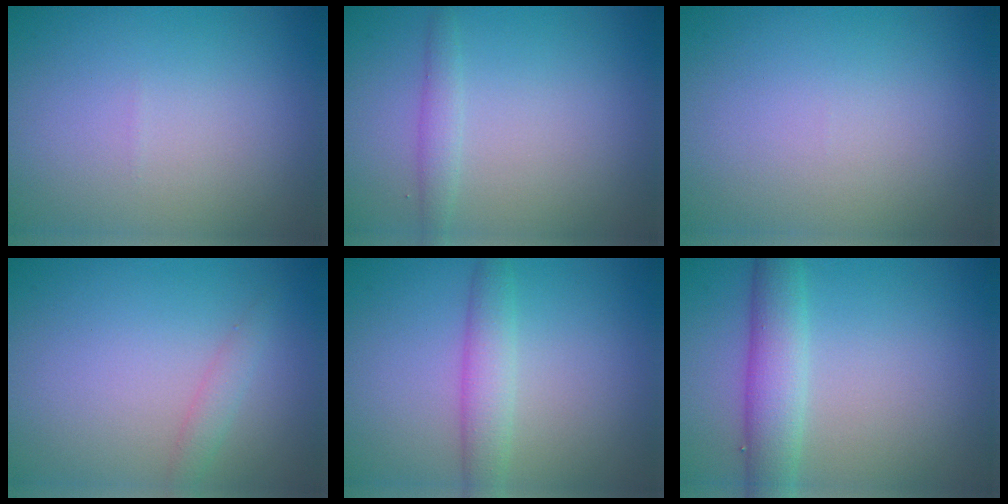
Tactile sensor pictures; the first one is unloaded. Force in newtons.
{"total": 1.5, "press": 1.5, "slide": 0.1}
{"total": 0.0}
{"total": 1.4, "press": 1.4, "slide": 0.1}
{"total": 3.0, "press": 3.0, "slide": 0.1}
{"total": 4.3, "press": 4.3, "slide": 0.3}